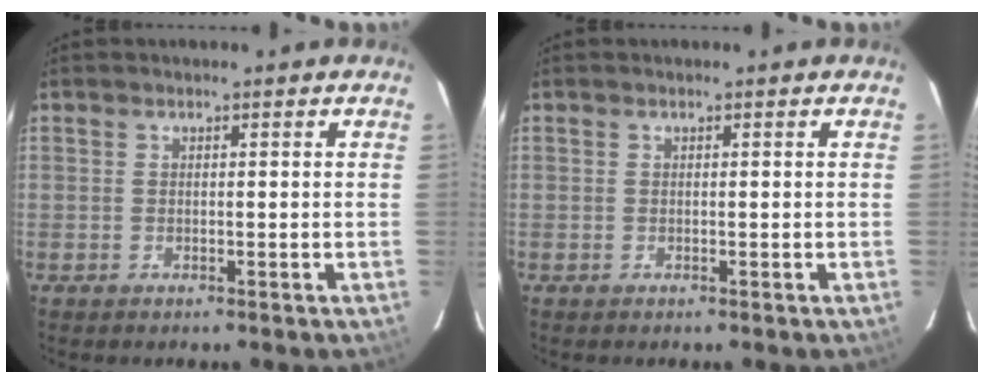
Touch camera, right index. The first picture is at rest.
{"total": 0.0}